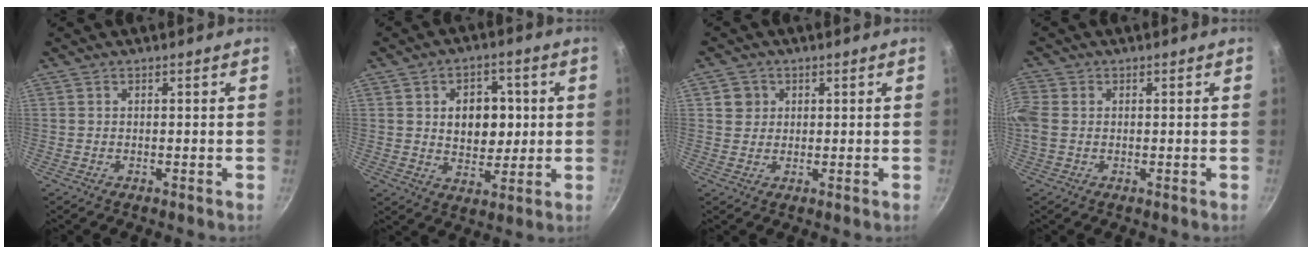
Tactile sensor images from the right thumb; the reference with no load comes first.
{"total": 10.2, "force": [1.5, 7.4, 6.9], "torque": [-0.060, -0.004, 0.026]}
{"total": 3.2, "force": [0.9, 3.1, 0.6], "torque": [0.010, 0.005, 0.010]}
{"total": 4.2, "force": [0.2, 3.1, 2.8], "torque": [-0.063, 0.004, 0.000]}